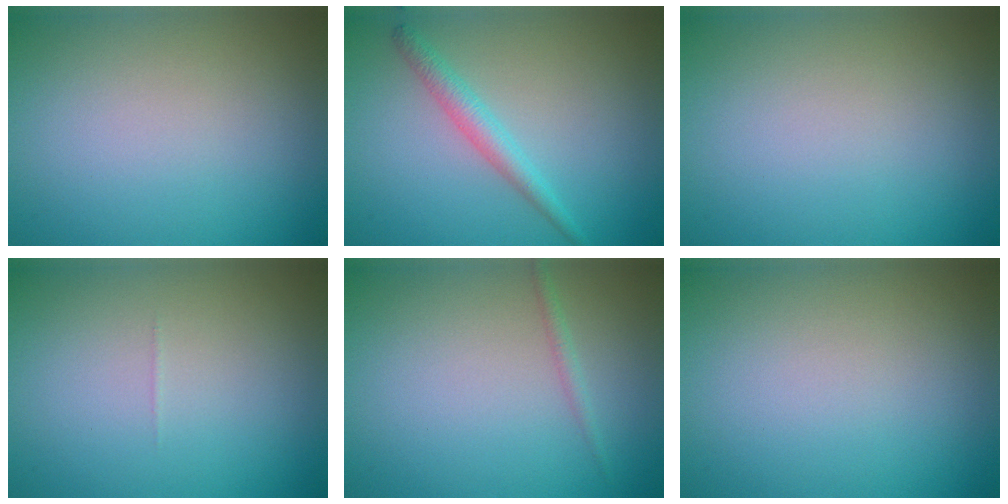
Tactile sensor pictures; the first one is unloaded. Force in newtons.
{"total": 2.2, "press": 2.2, "slide": 0.0}
{"total": 0.0}
{"total": 0.0}
{"total": 0.8, "press": 0.8, "slide": 0.0}
{"total": 0.0}